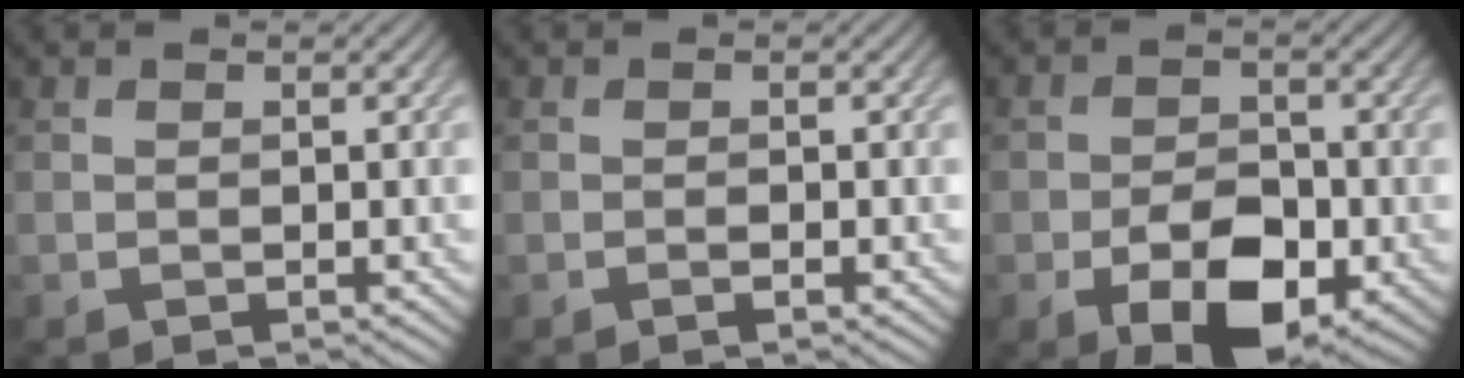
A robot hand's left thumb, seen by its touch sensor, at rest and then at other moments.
{"total": 0.9, "force": [-0.5, 0.1, 0.8], "torque": [-0.013, 0.000, -0.008]}
{"total": 9.3, "force": [-4.1, 5.1, 6.6], "torque": [-0.120, -0.012, -0.068]}